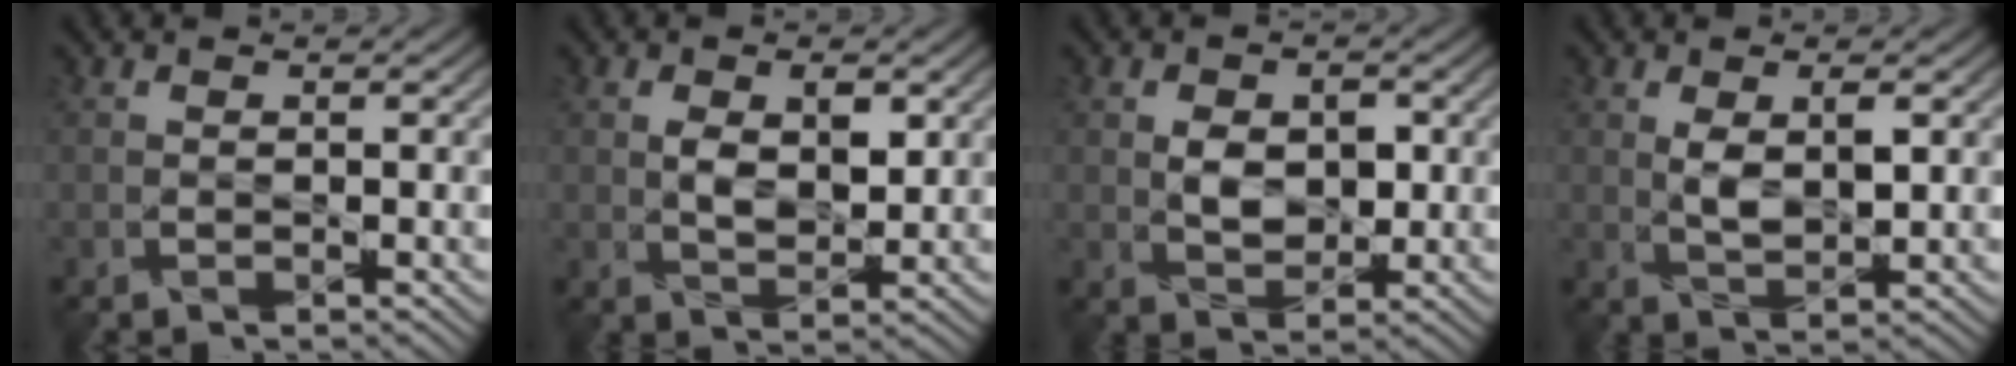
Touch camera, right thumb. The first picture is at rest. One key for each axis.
{"total": 4.4, "fx": 1.0, "fy": 2.4, "fz": 3.5, "tx": -0.071, "ty": -0.007, "tz": 0.022}
{"total": 4.4, "fx": 0.4, "fy": 3.0, "fz": 3.2, "tx": -0.059, "ty": -0.004, "tz": 0.006}
{"total": 3.8, "fx": 0.9, "fy": 1.8, "fz": 3.3, "tx": -0.071, "ty": -0.005, "tz": 0.020}